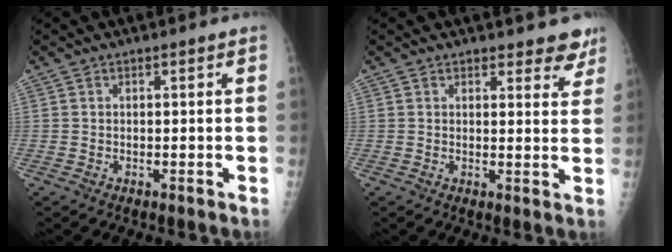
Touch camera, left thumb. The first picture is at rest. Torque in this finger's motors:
{"motor_torque": [0.14, 0.29, -0.16, -0.12, 0.01]}